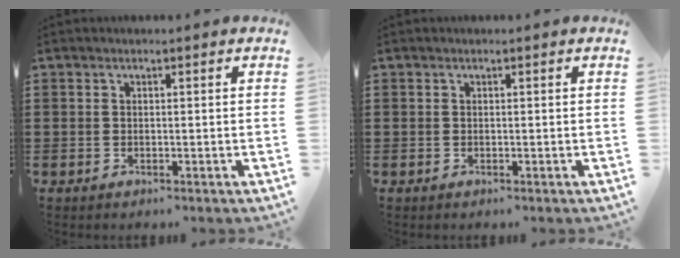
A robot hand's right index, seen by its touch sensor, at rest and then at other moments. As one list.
[{"total": 0.0}]